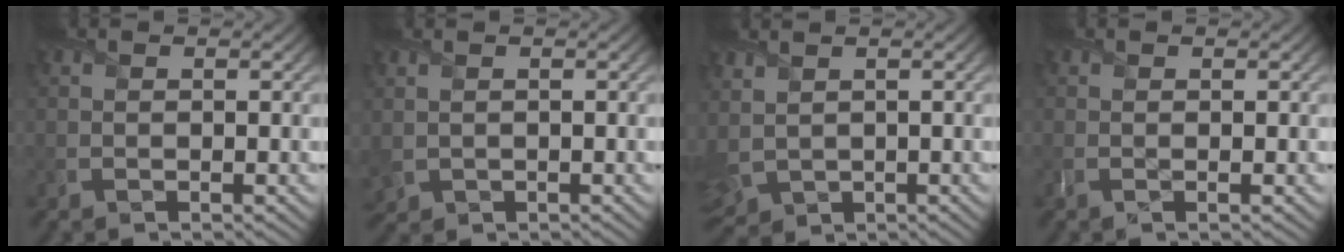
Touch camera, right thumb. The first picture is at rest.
{"total": 1.5, "force": [0.2, 1.2, 0.9], "torque": [-0.034, -0.006, 0.007]}
{"total": 4.9, "force": [1.2, 3.1, 3.5], "torque": [-0.118, -0.005, 0.031]}
{"total": 0.0}